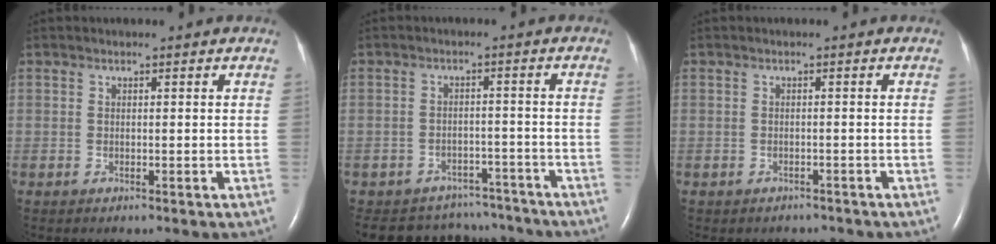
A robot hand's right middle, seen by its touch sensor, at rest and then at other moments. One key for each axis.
{"total": 11.4, "fx": -10.5, "fy": 4.2, "fz": 0.8, "tx": -0.018, "ty": 0.022, "tz": -0.132}
{"total": 2.5, "fx": -2.2, "fy": 1.2, "fz": 0.3, "tx": -0.010, "ty": 0.002, "tz": -0.026}